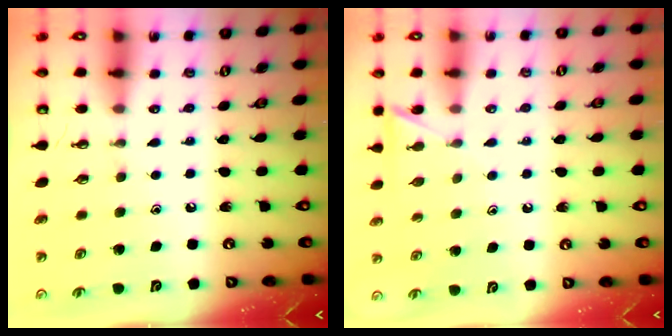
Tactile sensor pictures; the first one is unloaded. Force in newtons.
{"total": 6.8, "press": 6.8, "slide": 0.5}